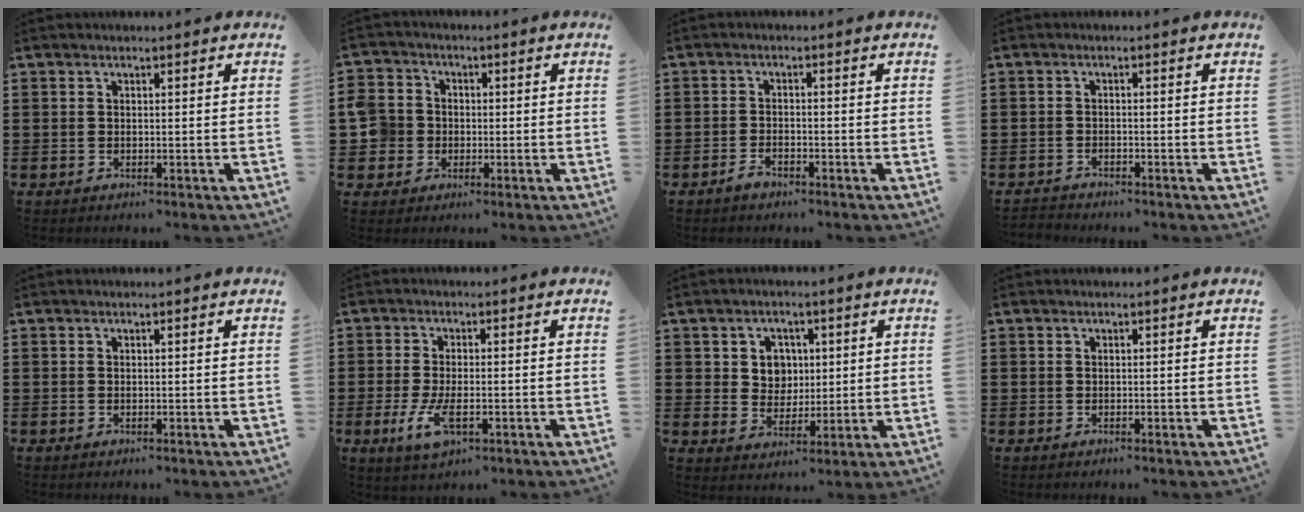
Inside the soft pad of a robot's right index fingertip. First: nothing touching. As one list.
[{"total": 5.8, "force": [-1.0, 5.5, 1.7], "torque": [-0.071, 0.008, -0.025]}, {"total": 1.7, "force": [-1.5, 0.5, 0.8], "torque": [-0.018, -0.002, -0.029]}, {"total": 1.4, "force": [-1.4, 0.2, -0.1], "torque": [-0.001, 0.002, -0.030]}, {"total": 0.0}, {"total": 5.0, "force": [-1.4, 2.0, 4.3], "torque": [-0.102, -0.010, -0.030]}, {"total": 4.9, "force": [1.2, 4.4, 1.8], "torque": [-0.046, 0.013, 0.018]}, {"total": 0.0}]